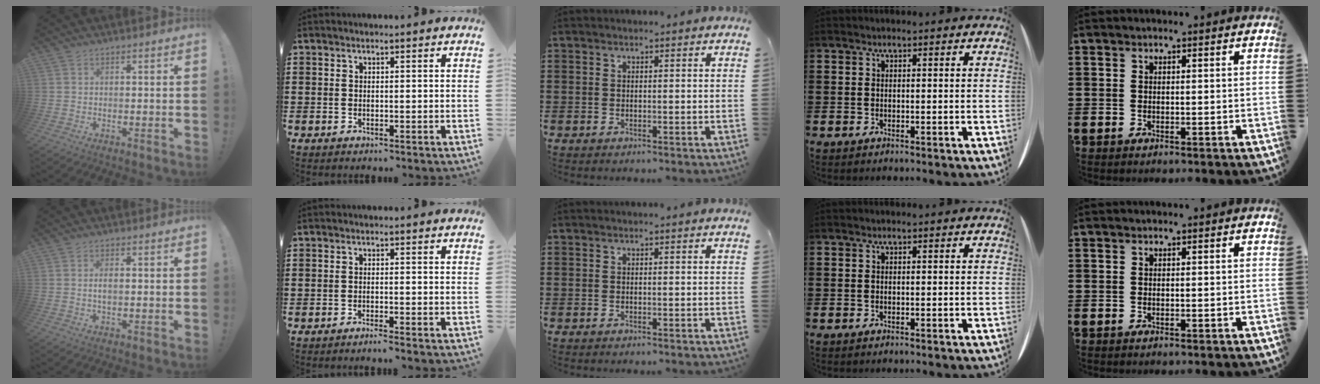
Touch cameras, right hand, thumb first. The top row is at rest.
{"thumb": {"total": 2.3, "force": [-0.2, 0.8, 2.1], "torque": [-0.038, 0.003, -0.005]}, "index": {"total": 1.2, "force": [-1.1, -0.2, 0.5], "torque": [-0.009, -0.001, -0.021]}}